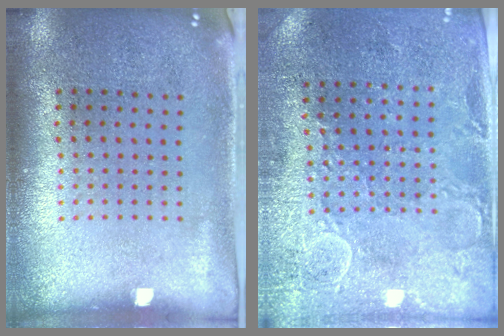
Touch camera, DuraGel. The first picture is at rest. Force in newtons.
{"total": 2.8, "press": 2.7, "slide": 0.8}